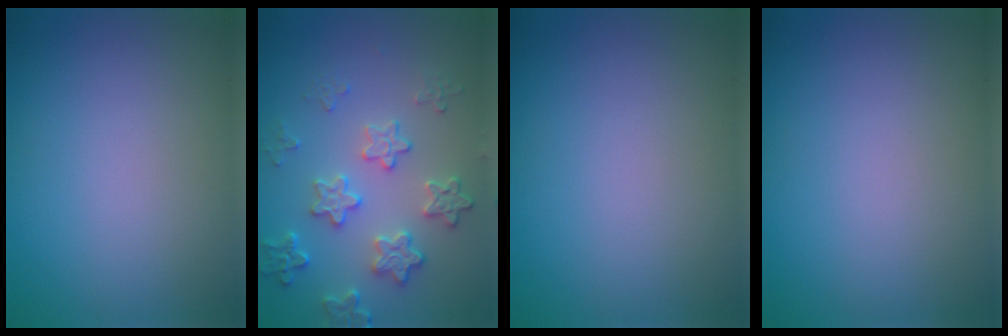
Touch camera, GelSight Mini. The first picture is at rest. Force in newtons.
{"total": 4.0, "press": 3.5, "slide": 1.9}
{"total": 0.0}
{"total": 0.0}